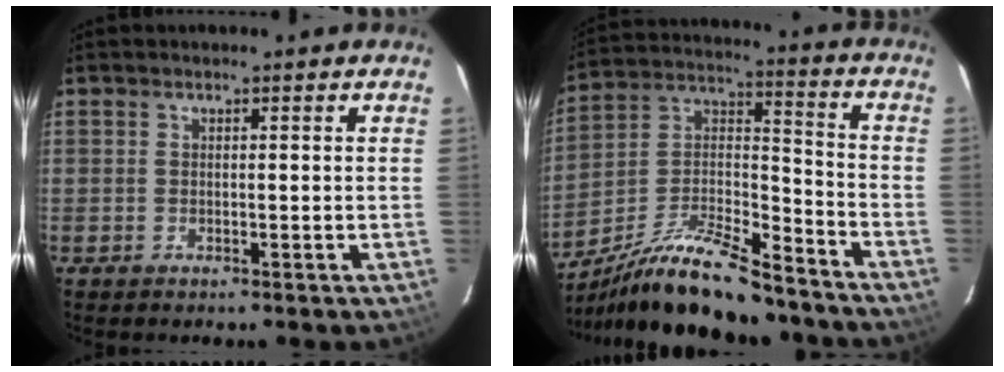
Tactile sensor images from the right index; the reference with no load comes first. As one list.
[{"total": 21.6, "force": [-17.1, 5.1, 12.2], "torque": [-0.234, -0.006, -0.278]}]